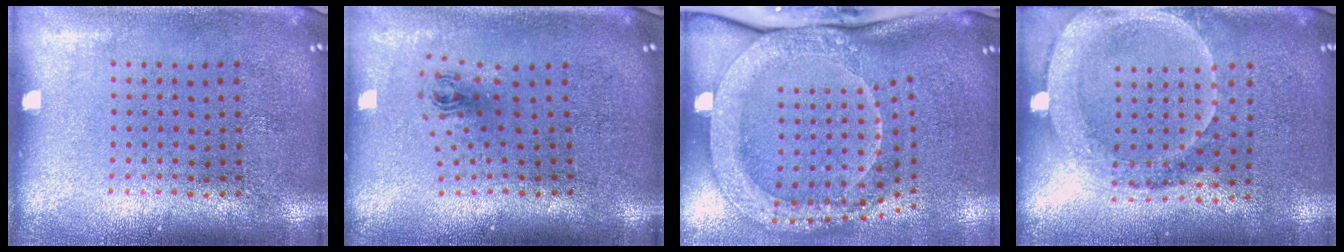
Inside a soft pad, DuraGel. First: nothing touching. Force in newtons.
{"total": 0.8, "press": 0.4, "slide": 0.8}
{"total": 2.7, "press": 2.2, "slide": 1.6}
{"total": 1.8, "press": 1.6, "slide": 0.7}